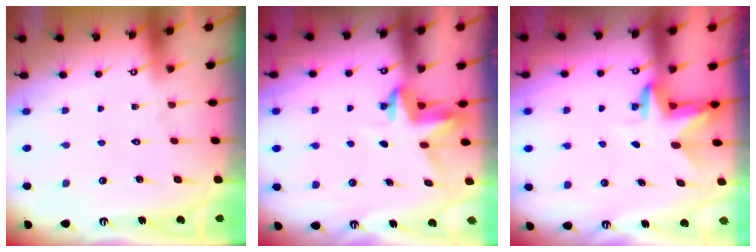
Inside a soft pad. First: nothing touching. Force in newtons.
{"total": 3.8, "press": 3.8, "slide": 0.3}
{"total": 3.2, "press": 3.2, "slide": 0.2}